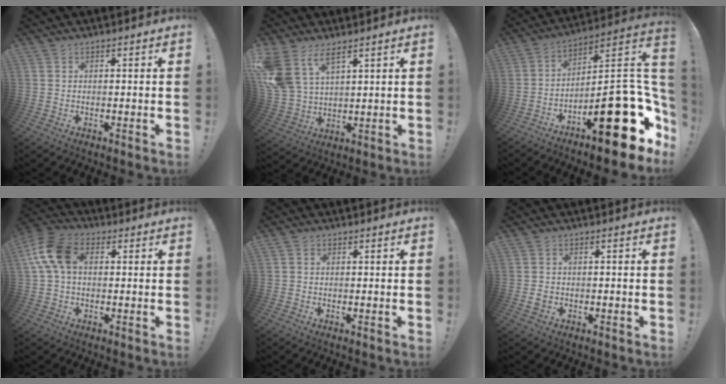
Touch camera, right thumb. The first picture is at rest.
{"total": 10.8, "force": [7.0, 5.4, 6.2], "torque": [-0.143, -0.035, 0.139]}
{"total": 24.9, "force": [-10.0, 8.4, 21.2], "torque": [-0.271, 0.053, -0.149]}
{"total": 12.2, "force": [2.2, 7.9, 9.0], "torque": [-0.172, 0.012, 0.048]}
{"total": 0.9, "force": [-0.1, 0.8, 0.2], "torque": [-0.002, 0.003, -0.002]}
{"total": 2.0, "force": [-0.7, 1.7, 0.9], "torque": [-0.004, 0.004, -0.012]}